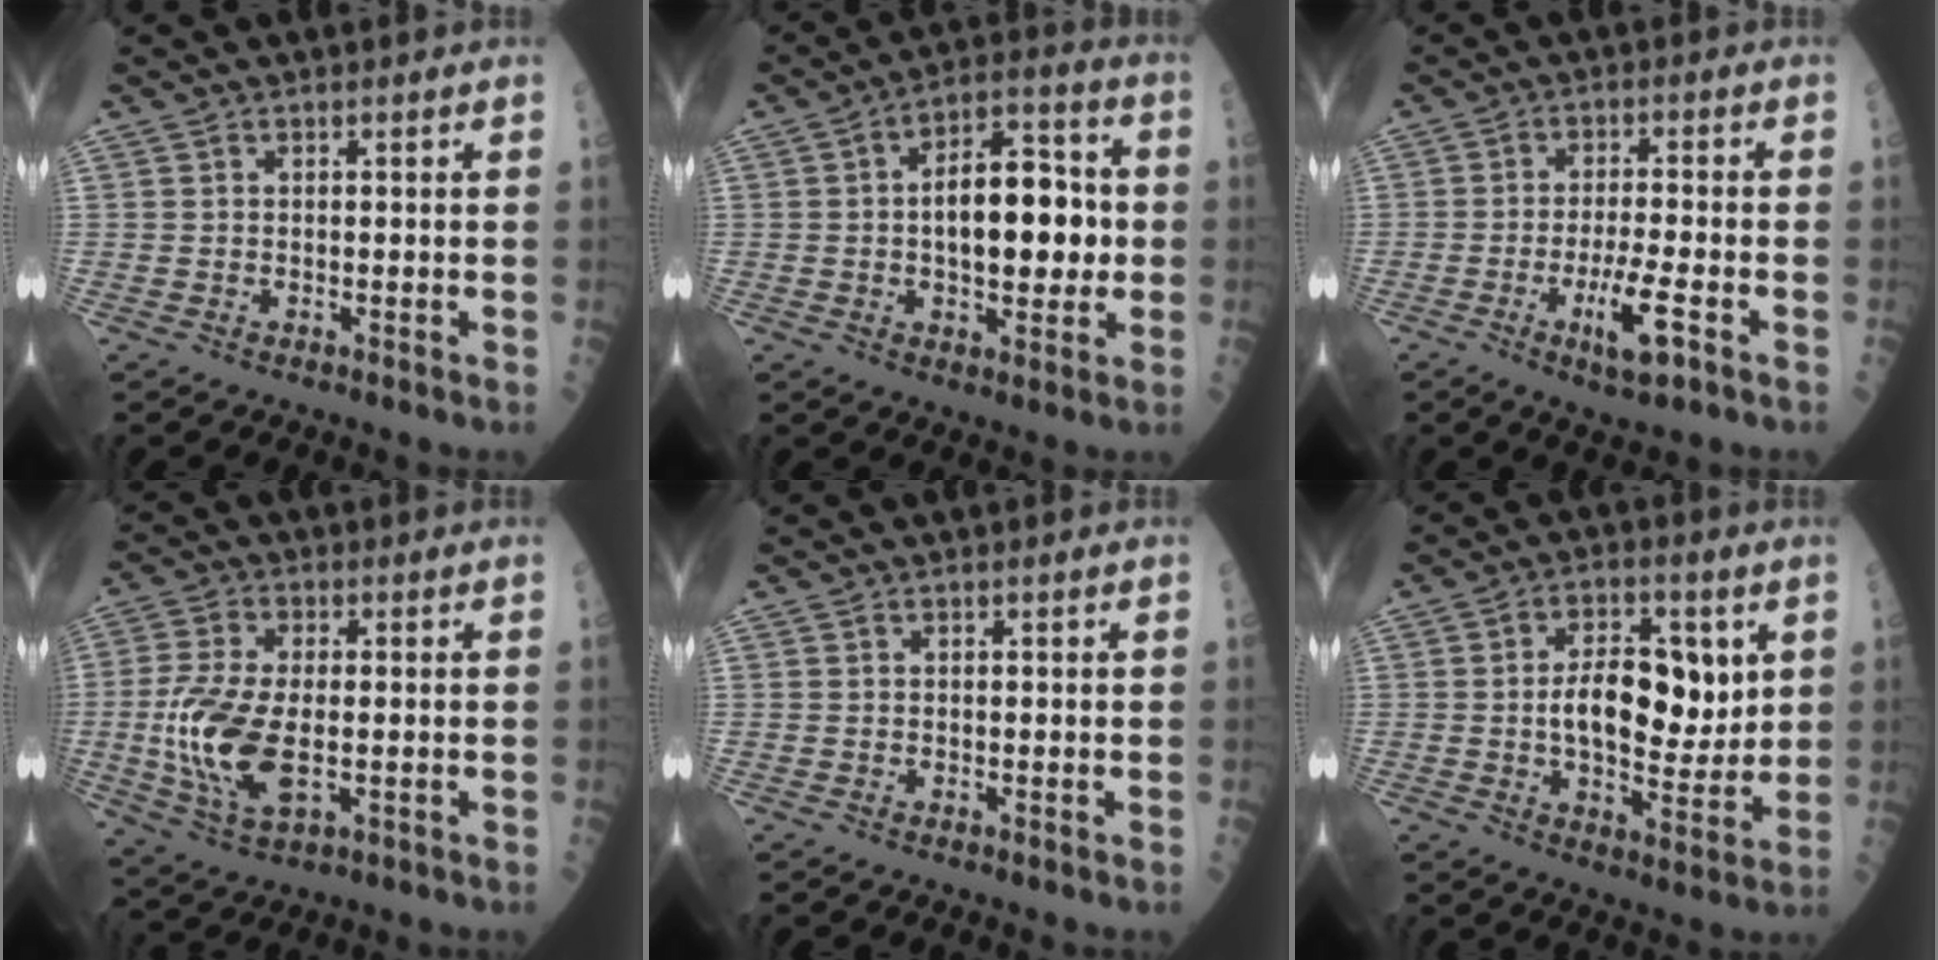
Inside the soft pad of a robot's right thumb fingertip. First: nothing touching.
{"total": 15.2, "force": [0.1, 7.6, 13.2], "torque": [-0.163, 0.023, -0.004]}
{"total": 7.7, "force": [-3.2, 1.4, 6.8], "torque": [-0.126, 0.007, -0.051]}
{"total": 13.8, "force": [-1.6, 6.6, 12.0], "torque": [-0.260, -0.010, -0.027]}
{"total": 0.0}
{"total": 13.2, "force": [2.0, 6.9, 11.1], "torque": [-0.139, -0.007, 0.035]}